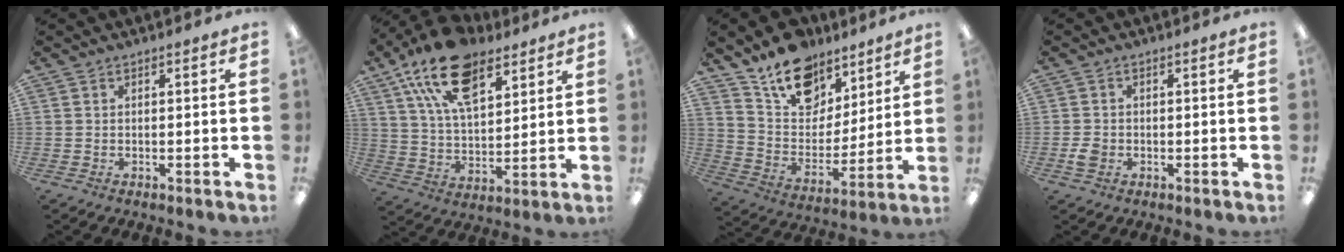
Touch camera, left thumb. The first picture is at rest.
{"total": 19.1, "force": [11.3, 9.9, 11.7], "torque": [-0.204, -0.040, 0.203]}
{"total": 16.3, "force": [12.3, 9.3, 5.2], "torque": [-0.095, -0.084, 0.229]}
{"total": 2.5, "force": [-0.7, 2.0, 1.3], "torque": [-0.022, 0.003, -0.011]}